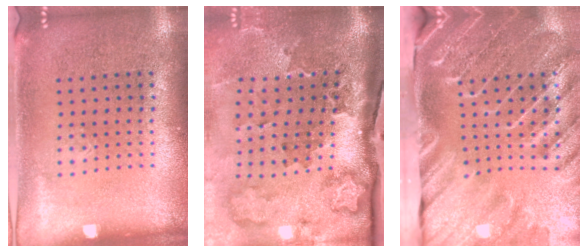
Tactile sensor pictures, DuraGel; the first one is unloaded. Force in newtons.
{"total": 3.7, "press": 2.4, "slide": 2.8}
{"total": 4.5, "press": 3.4, "slide": 2.8}